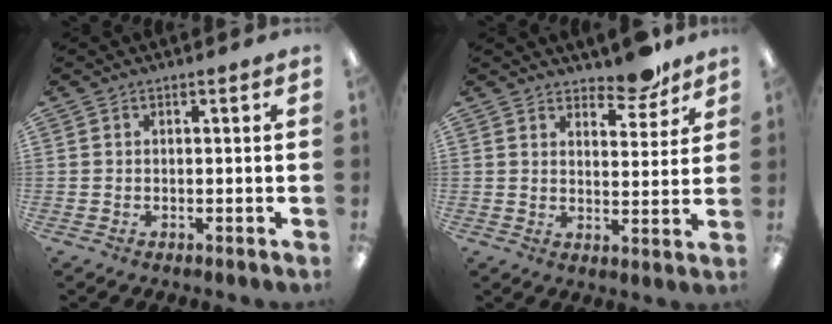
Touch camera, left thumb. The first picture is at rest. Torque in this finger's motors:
{"motor_torque": [-0.07, -0.05, 0.11, -0.18, 0.04]}